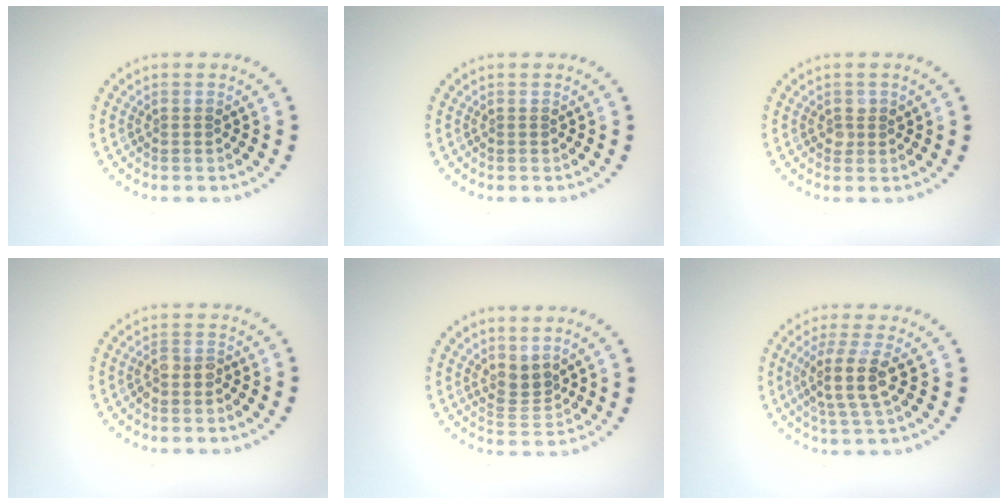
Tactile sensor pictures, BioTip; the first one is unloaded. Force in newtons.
{"total": 0.0}
{"total": 1.2, "press": 1.1, "slide": 0.4}
{"total": 1.7, "press": 1.5, "slide": 0.8}
{"total": 2.2, "press": 1.6, "slide": 1.6}
{"total": 3.5, "press": 2.9, "slide": 1.9}